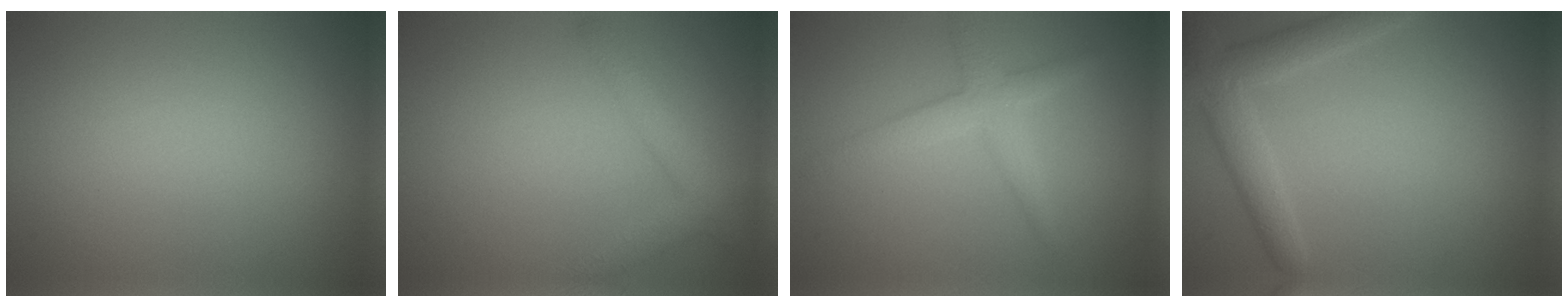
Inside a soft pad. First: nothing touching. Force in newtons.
{"total": 2.7, "press": 2.7, "slide": 0.2}
{"total": 2.6, "press": 2.6, "slide": 0.1}
{"total": 3.6, "press": 3.6, "slide": 0.3}